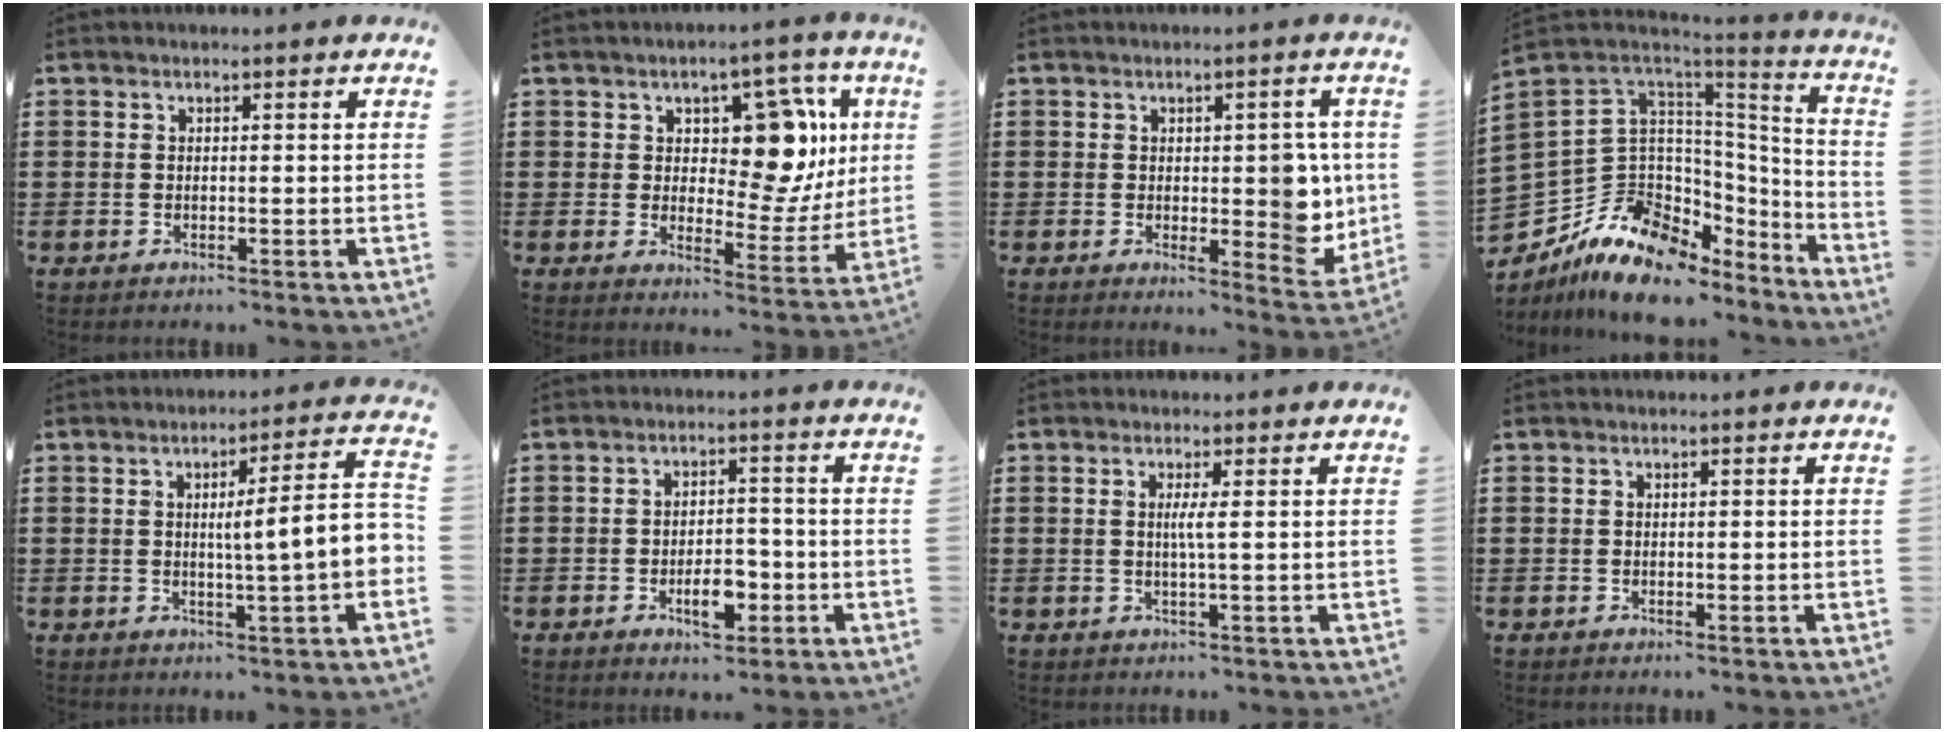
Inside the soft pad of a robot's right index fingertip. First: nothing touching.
{"total": 11.8, "force": [5.2, 6.9, 8.0], "torque": [-0.120, -0.026, 0.090]}
{"total": 6.0, "force": [0.9, 3.5, 4.8], "torque": [-0.052, -0.004, 0.010]}
{"total": 14.1, "force": [-7.4, 9.6, 7.1], "torque": [-0.181, 0.010, -0.134]}
{"total": 8.4, "force": [0.1, 0.6, 8.4], "torque": [-0.134, -0.009, -0.006]}
{"total": 5.6, "force": [-2.4, 2.7, 4.4], "torque": [-0.069, 0.005, -0.044]}
{"total": 2.3, "force": [0.2, -0.3, 2.3], "torque": [-0.043, -0.005, -0.001]}
{"total": 0.0}